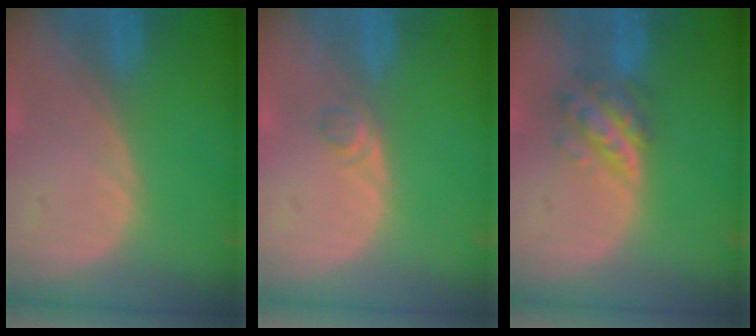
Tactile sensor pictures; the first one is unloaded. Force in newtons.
{"total": 1.8, "press": 1.5, "slide": 0.9}
{"total": 5.9, "press": 5.3, "slide": 2.6}